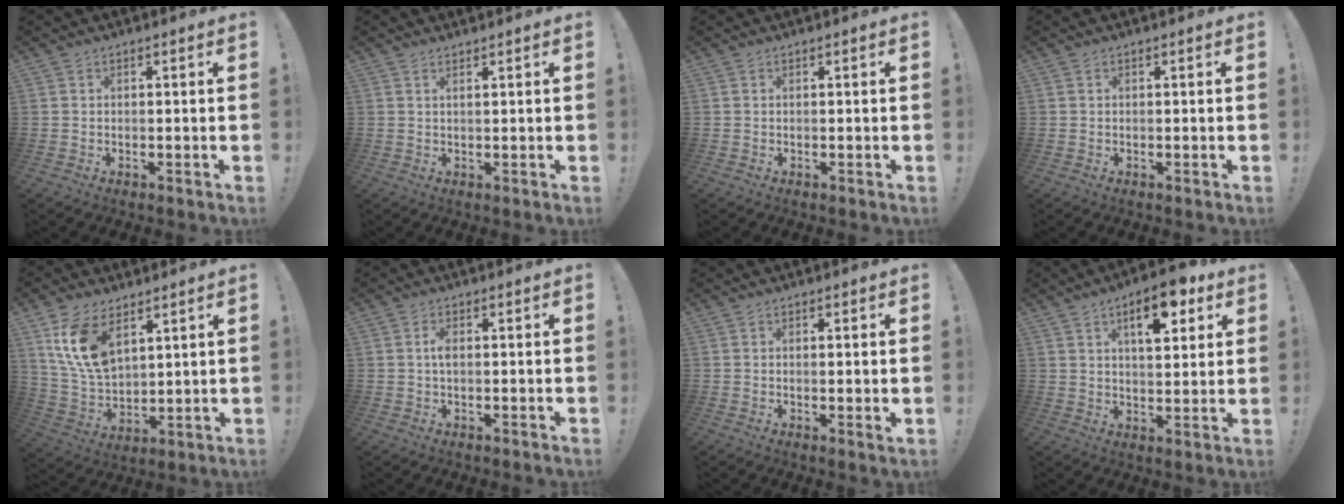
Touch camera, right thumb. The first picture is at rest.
{"total": 1.0, "force": [0.7, -0.4, 0.6], "torque": [-0.012, -0.001, 0.013]}
{"total": 0.0}
{"total": 0.0}
{"total": 13.1, "force": [7.0, 7.4, 8.3], "torque": [-0.174, -0.035, 0.133]}
{"total": 2.2, "force": [0.0, 0.9, 2.0], "torque": [-0.035, 0.003, -0.003]}
{"total": 1.7, "force": [0.4, -0.1, 1.7], "torque": [-0.017, -0.006, 0.003]}
{"total": 11.4, "force": [5.8, 4.8, 8.6], "torque": [-0.110, -0.023, 0.094]}